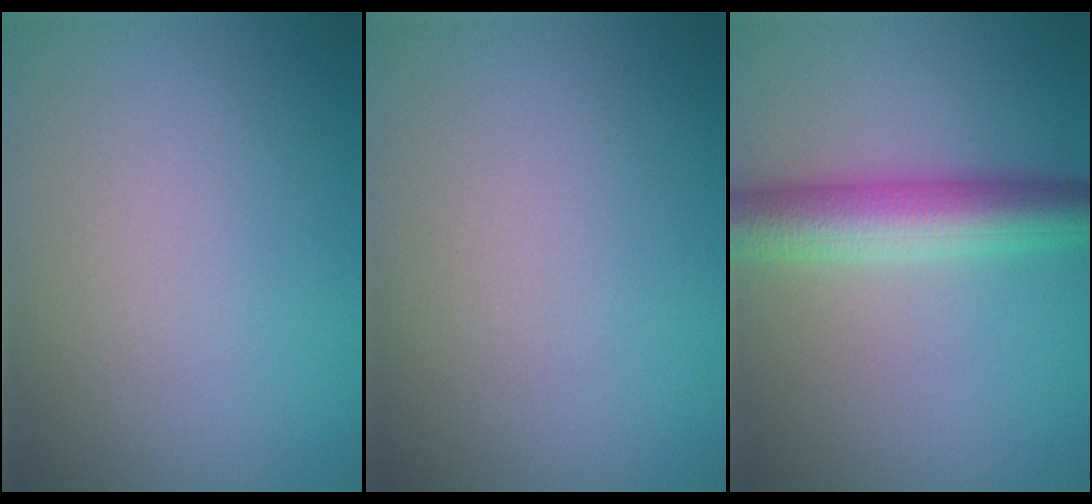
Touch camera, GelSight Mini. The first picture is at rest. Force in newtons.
{"total": 0.0}
{"total": 6.4, "press": 6.4, "slide": 0.0}